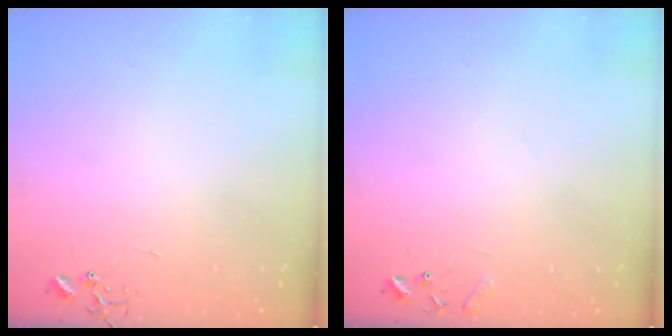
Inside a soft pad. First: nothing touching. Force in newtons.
{"total": 8.3, "press": 8.3, "slide": 0.6}